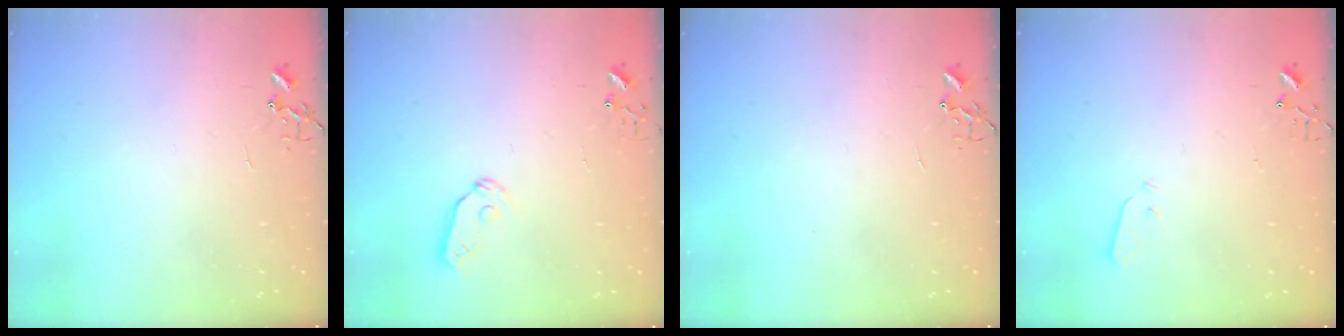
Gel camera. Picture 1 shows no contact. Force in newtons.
{"total": 6.5, "press": 6.5, "slide": 0.2}
{"total": 0.0}
{"total": 2.2, "press": 2.1, "slide": 0.3}